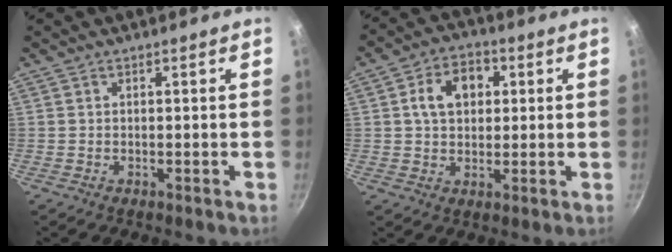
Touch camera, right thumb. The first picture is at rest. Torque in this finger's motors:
{"motor_torque": [0.88, 1.48, 0.99, 0.66, 0.06]}